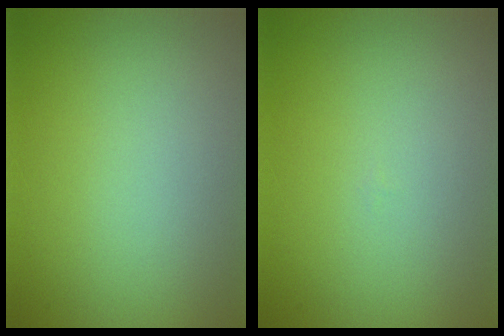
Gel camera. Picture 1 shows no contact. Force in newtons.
{"total": 0.0}